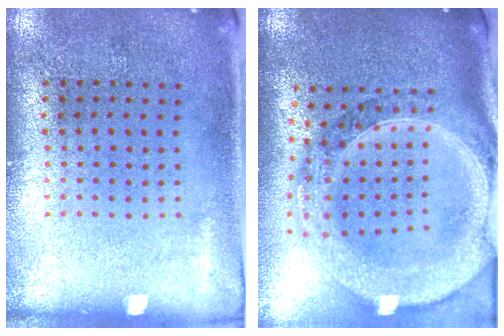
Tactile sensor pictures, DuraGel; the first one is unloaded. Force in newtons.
{"total": 3.2, "press": 2.7, "slide": 1.8}